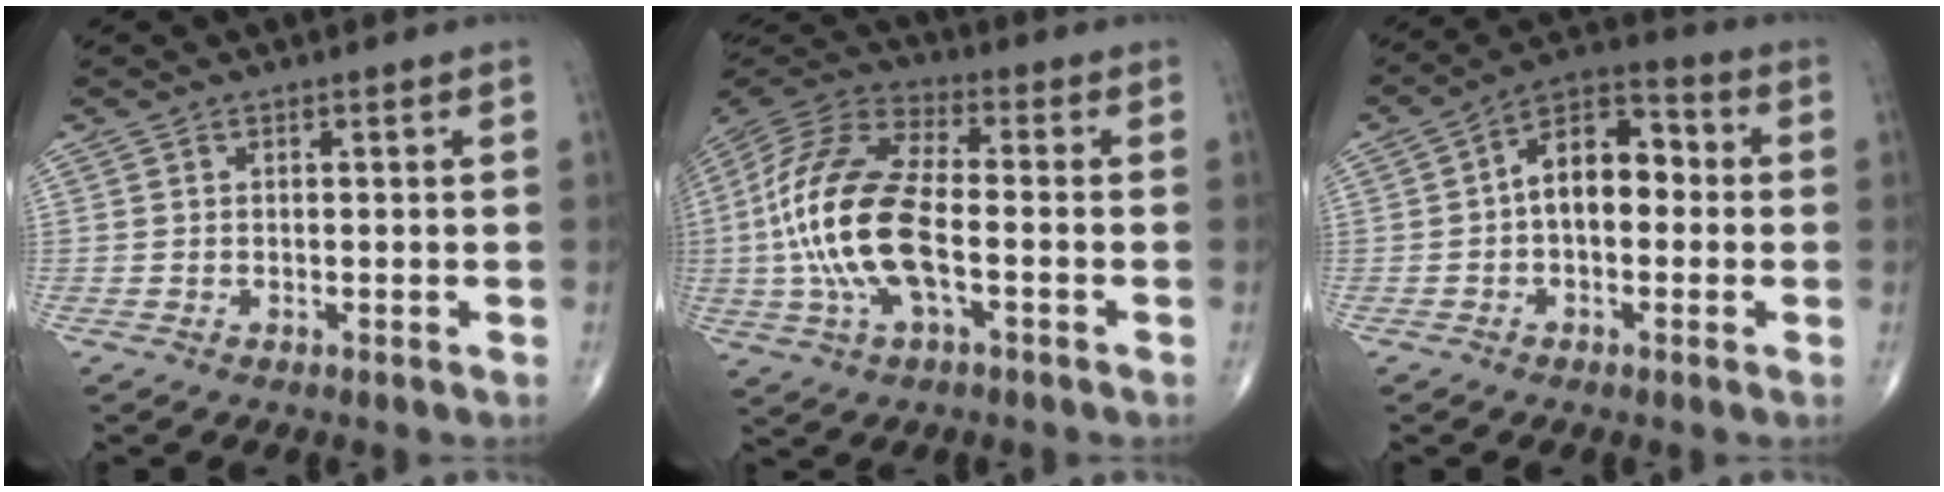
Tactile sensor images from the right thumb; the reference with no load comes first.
{"total": 19.3, "force": [-2.5, 8.5, 17.1], "torque": [-0.372, 0.024, -0.049]}
{"total": 10.8, "force": [0.1, 6.5, 8.6], "torque": [-0.117, 0.037, -0.013]}